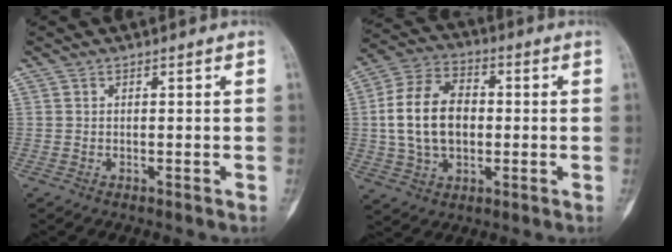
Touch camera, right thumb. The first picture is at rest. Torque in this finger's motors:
{"motor_torque": [0.17, 0.52, 0.93, -0.68, 0.40]}